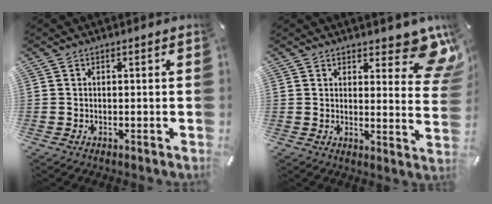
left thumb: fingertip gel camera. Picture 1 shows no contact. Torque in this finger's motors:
{"motor_torque": [1.00, -0.68, -0.05, -0.48, -0.01]}